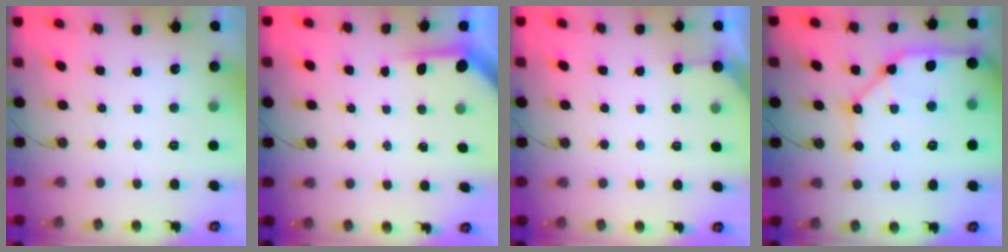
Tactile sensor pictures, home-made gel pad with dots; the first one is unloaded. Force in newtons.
{"total": 3.8, "press": 3.7, "slide": 0.4}
{"total": 3.6, "press": 3.6, "slide": 0.4}
{"total": 16.2, "press": 16.1, "slide": 1.8}